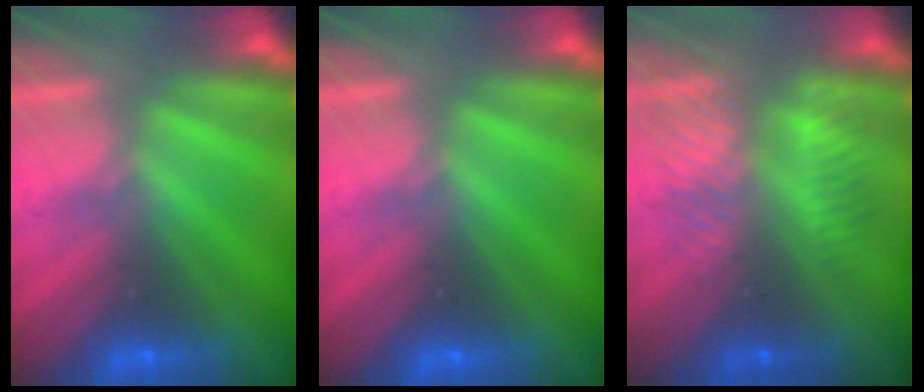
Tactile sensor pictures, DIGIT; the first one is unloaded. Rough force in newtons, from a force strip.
{"total": 0.0}
{"total": 8.1}